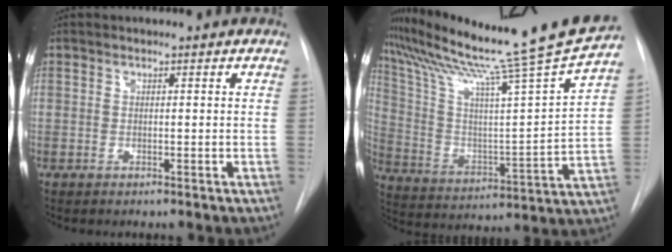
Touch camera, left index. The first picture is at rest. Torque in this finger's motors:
{"motor_torque": [0.91, -1.22, 0.14, 0.07]}